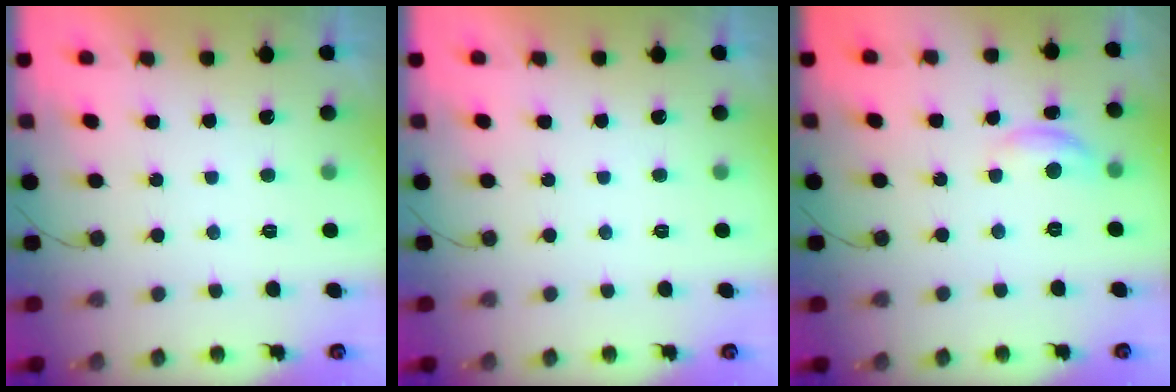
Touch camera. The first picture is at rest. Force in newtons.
{"total": 0.0}
{"total": 6.8, "press": 6.8, "slide": 0.3}